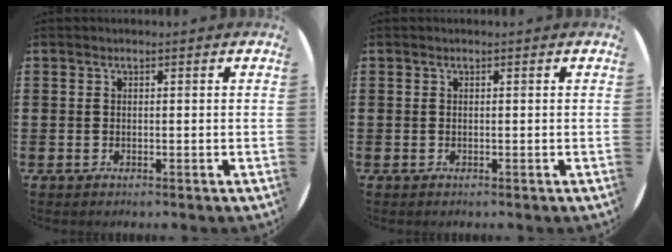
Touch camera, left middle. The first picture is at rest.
{"total": 0.0}